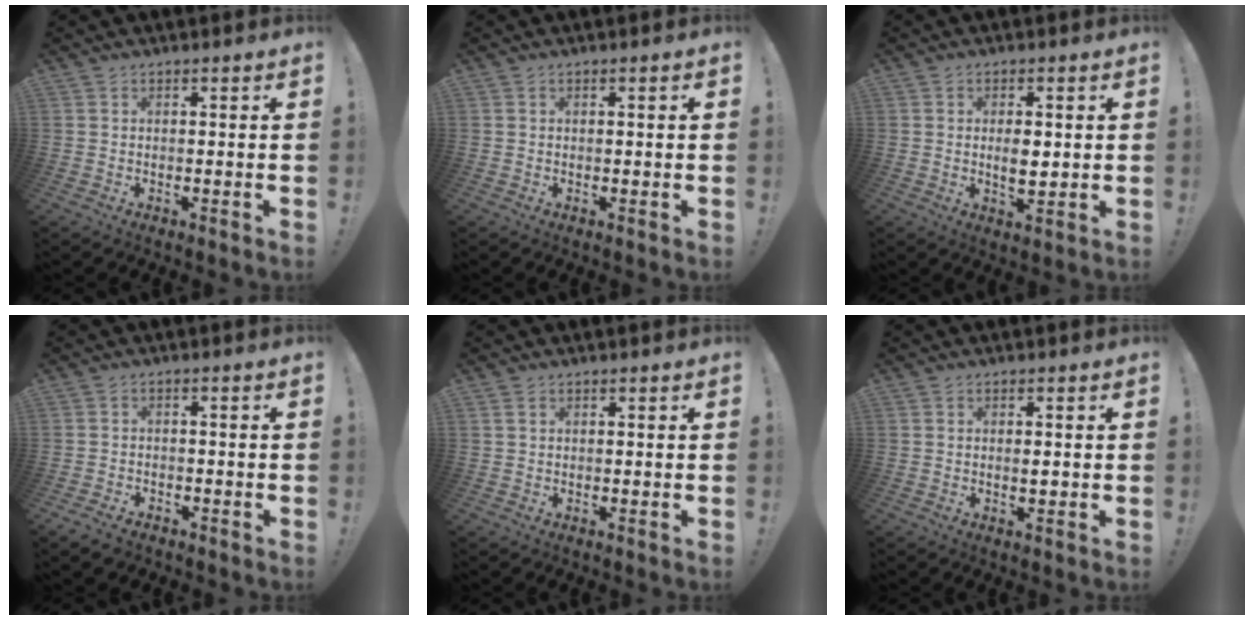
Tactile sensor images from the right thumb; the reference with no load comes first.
{"total": 0.7, "force": [0.3, -0.1, 0.6], "torque": [-0.012, -0.001, 0.005]}
{"total": 5.2, "force": [0.4, 2.5, 4.6], "torque": [-0.061, -0.010, 0.001]}
{"total": 3.5, "force": [-2.6, 1.8, 1.6], "torque": [-0.024, 0.006, -0.044]}
{"total": 1.2, "force": [0.7, 0.6, 0.7], "torque": [-0.008, -0.002, 0.012]}
{"total": 1.2, "force": [0.0, 0.4, 1.1], "torque": [-0.005, -0.006, -0.005]}